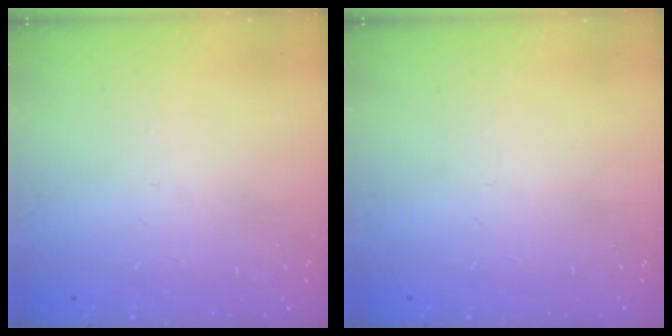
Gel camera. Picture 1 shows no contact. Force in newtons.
{"total": 0.0}